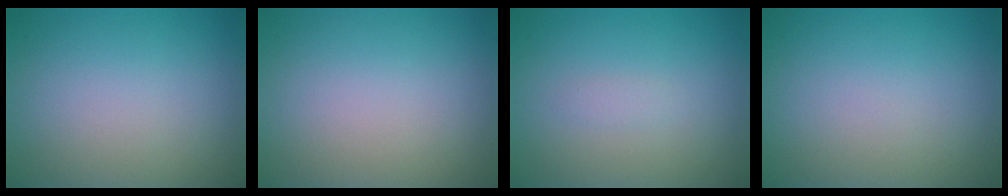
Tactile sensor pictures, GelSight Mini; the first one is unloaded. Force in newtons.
{"total": 0.0}
{"total": 0.6, "press": 0.6, "slide": 0.0}
{"total": 0.0}